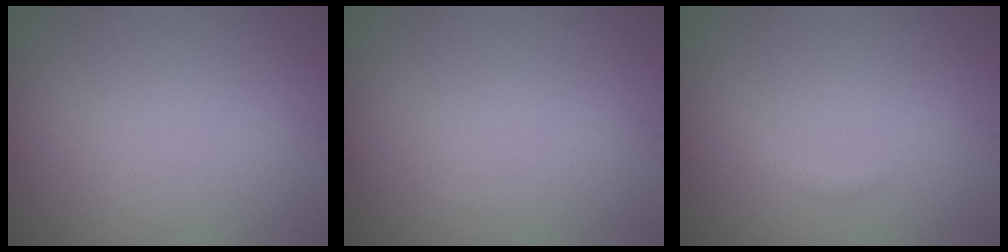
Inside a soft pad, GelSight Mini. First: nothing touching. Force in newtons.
{"total": 0.0}
{"total": 0.7, "press": 0.7, "slide": 0.0}